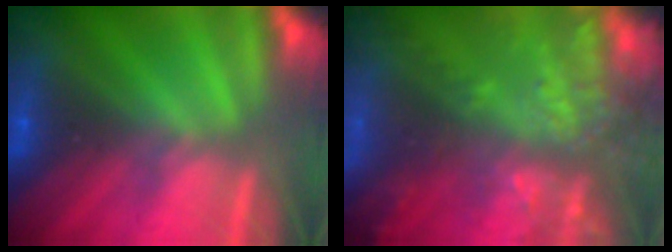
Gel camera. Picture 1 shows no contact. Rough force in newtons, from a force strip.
{"total": 7.4}